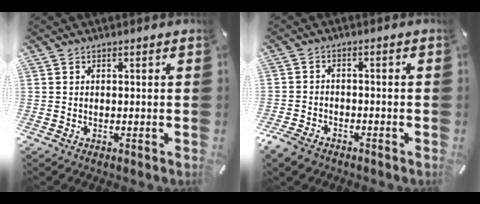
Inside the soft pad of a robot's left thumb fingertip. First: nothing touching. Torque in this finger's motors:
{"motor_torque": [0.13, 0.81, 0.30, 0.25, 0.03]}